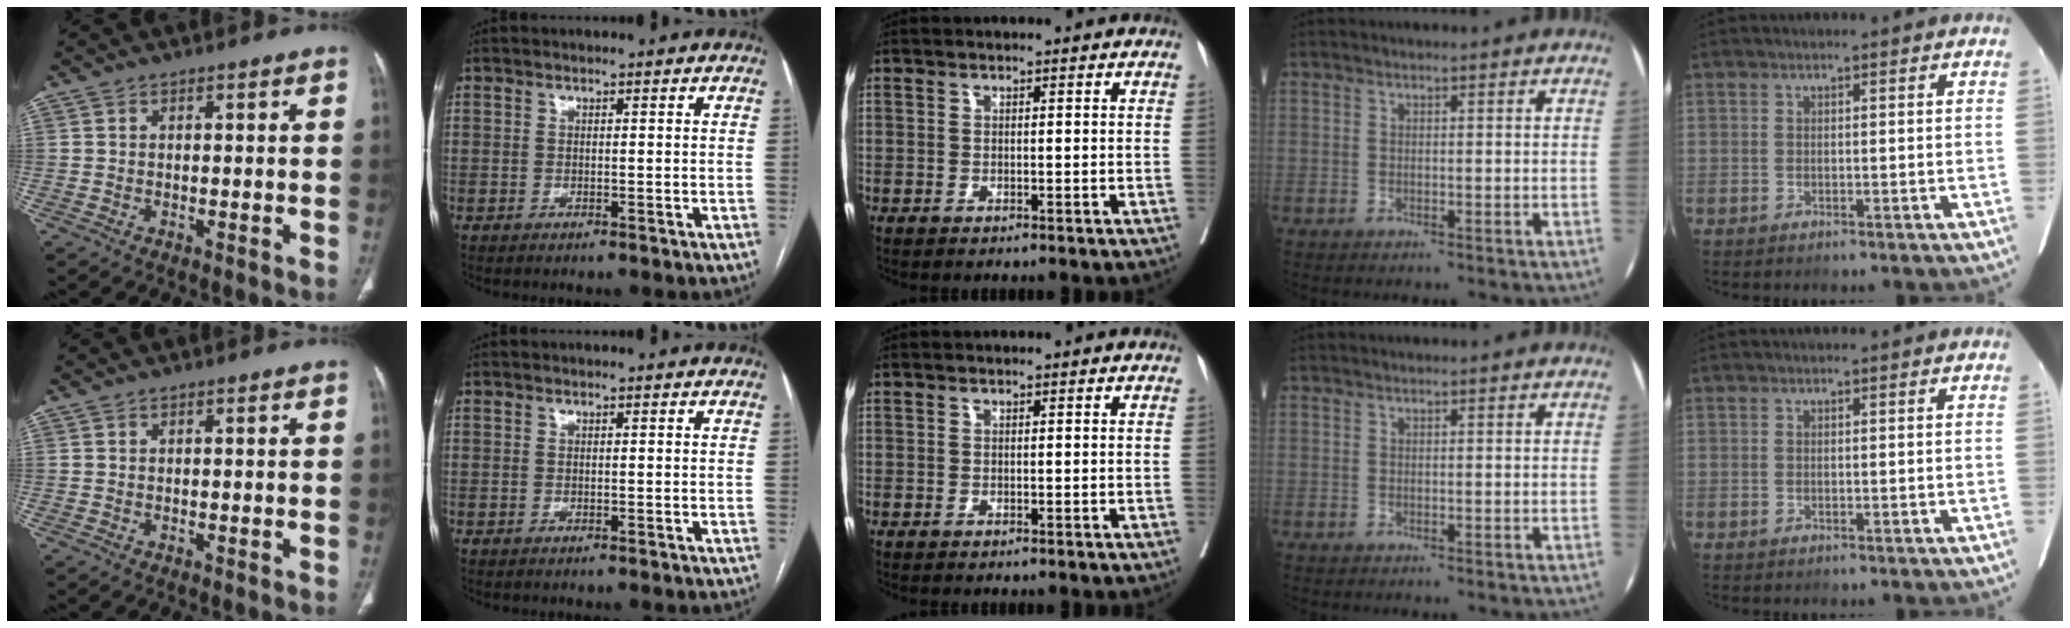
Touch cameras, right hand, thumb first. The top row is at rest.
{}